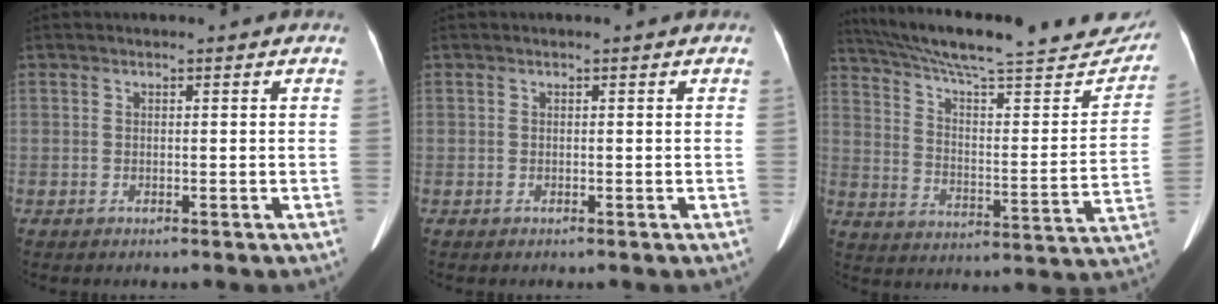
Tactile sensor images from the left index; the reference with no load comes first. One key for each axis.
{"total": 0.0}
{"total": 30.0, "fx": 26.4, "fy": 4.8, "fz": 13.4, "tx": -0.212, "ty": -0.046, "tz": 0.350}